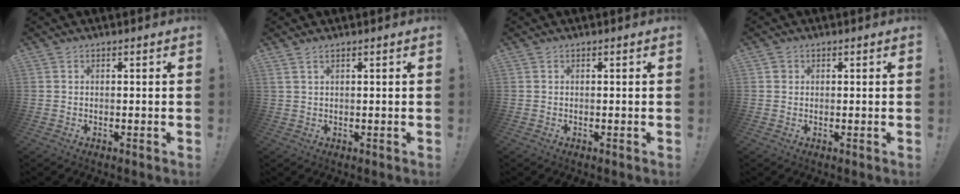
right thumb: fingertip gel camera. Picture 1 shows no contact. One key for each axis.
{"total": 1.8, "fx": 1.1, "fy": 0.3, "fz": 1.4, "tx": -0.031, "ty": -0.001, "tz": 0.021}
{"total": 0.0}
{"total": 1.1, "fx": 0.5, "fy": 1.0, "fz": 0.1, "tx": 0.005, "ty": -0.001, "tz": 0.009}